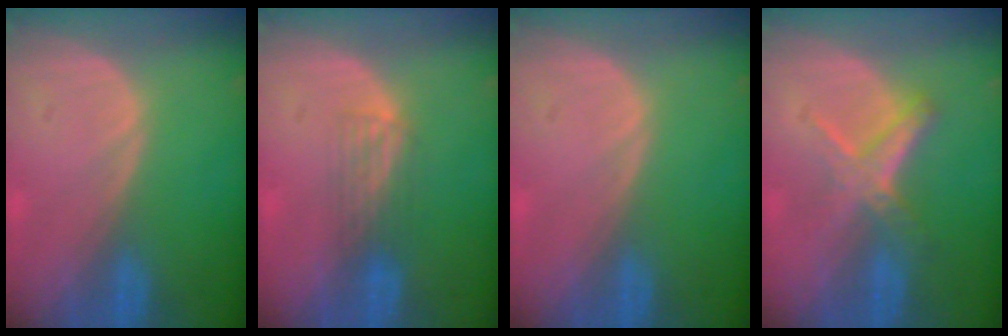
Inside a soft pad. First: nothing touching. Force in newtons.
{"total": 2.9, "press": 2.6, "slide": 1.2}
{"total": 0.0}
{"total": 5.4, "press": 5.2, "slide": 1.3}